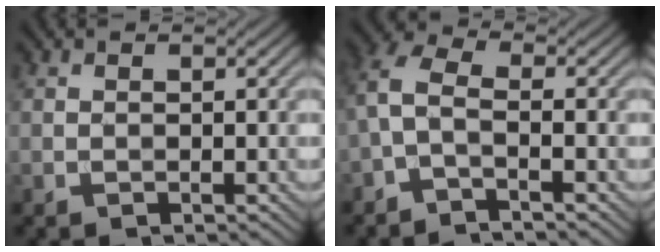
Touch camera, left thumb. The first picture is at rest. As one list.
[{"total": 4.1, "force": [-1.7, 1.5, 3.4], "torque": [-0.085, 0.006, -0.050]}]